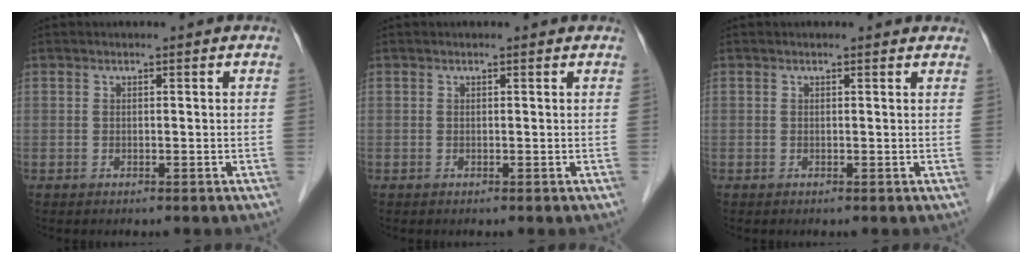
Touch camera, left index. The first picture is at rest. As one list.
[{"total": 0.7, "force": [0.7, 0.2, 0.2], "torque": [-0.008, 0.003, 0.001]}, {"total": 2.1, "force": [1.9, 0.7, 0.5], "torque": [-0.013, 0.007, 0.008]}]